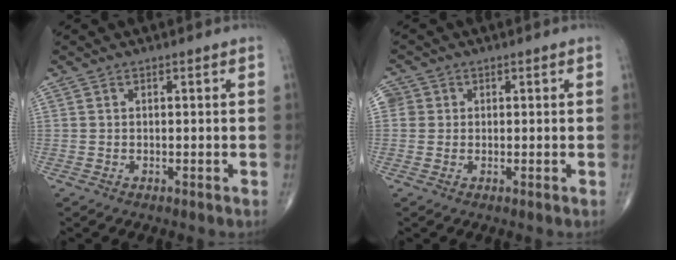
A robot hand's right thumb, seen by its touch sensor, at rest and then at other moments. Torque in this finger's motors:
{"motor_torque": [0.00, 0.23, 0.00, -0.12, -0.02]}